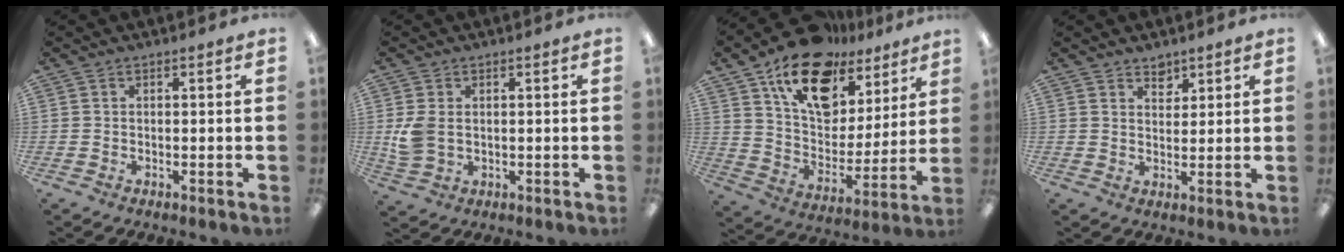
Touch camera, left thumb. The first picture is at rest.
{"total": 5.5, "force": [0.5, 3.8, 3.9], "torque": [-0.086, -0.003, 0.008]}
{"total": 19.6, "force": [12.8, 11.3, 9.7], "torque": [-0.161, -0.070, 0.228]}
{"total": 3.3, "force": [2.7, 1.7, 0.6], "torque": [0.009, -0.021, 0.047]}